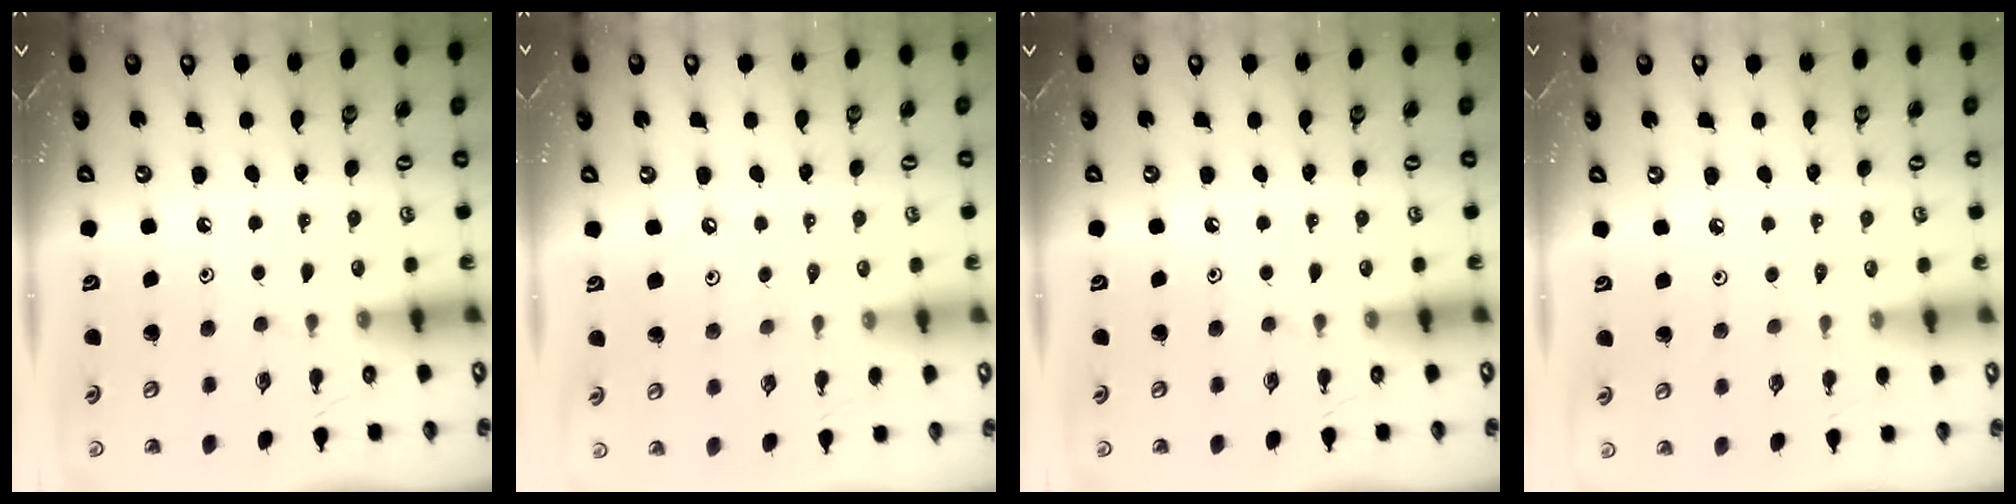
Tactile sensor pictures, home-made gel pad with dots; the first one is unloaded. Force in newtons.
{"total": 3.0, "press": 2.9, "slide": 0.4}
{"total": 0.0}
{"total": 0.8, "press": 0.7, "slide": 0.3}